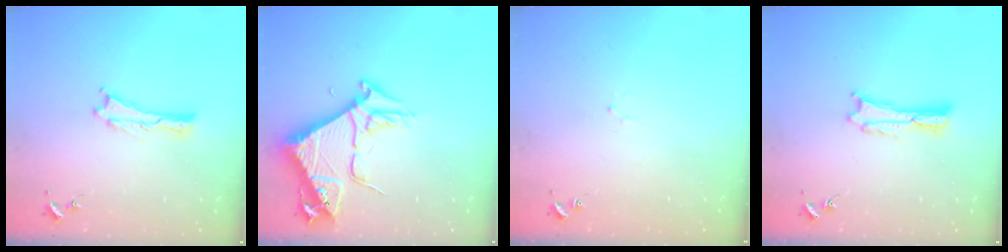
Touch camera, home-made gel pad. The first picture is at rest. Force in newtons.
{"total": 8.8, "press": 8.7, "slide": 1.1}
{"total": 1.1, "press": 1.0, "slide": 0.2}
{"total": 0.9, "press": 0.9, "slide": 0.2}